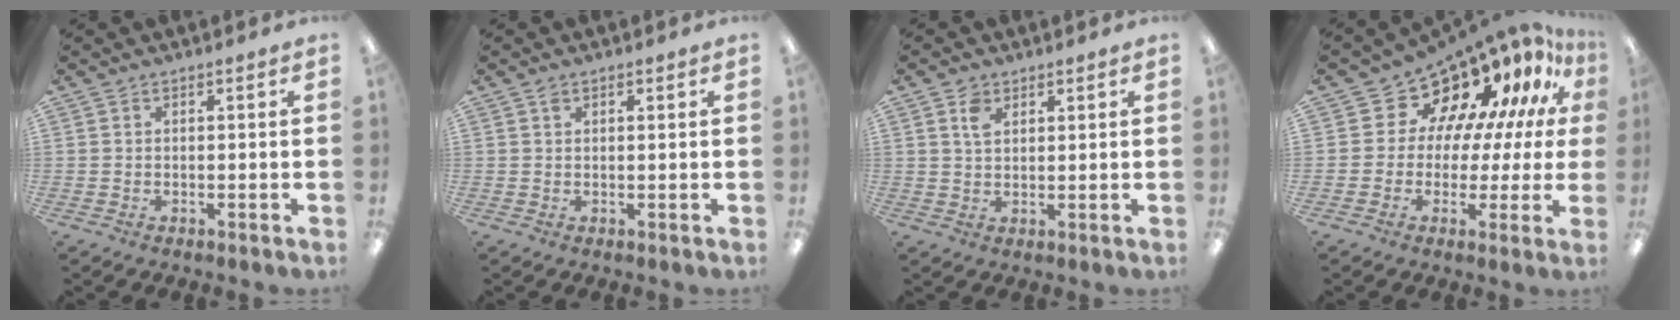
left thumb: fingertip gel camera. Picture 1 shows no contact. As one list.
[{"total": 1.0, "force": [0.6, 0.5, 0.8], "torque": [-0.017, 0.002, 0.010]}, {"total": 3.7, "force": [2.2, 2.2, 2.1], "torque": [-0.039, -0.003, 0.039]}, {"total": 13.5, "force": [10.3, 7.7, 4.0], "torque": [-0.081, -0.097, 0.185]}]